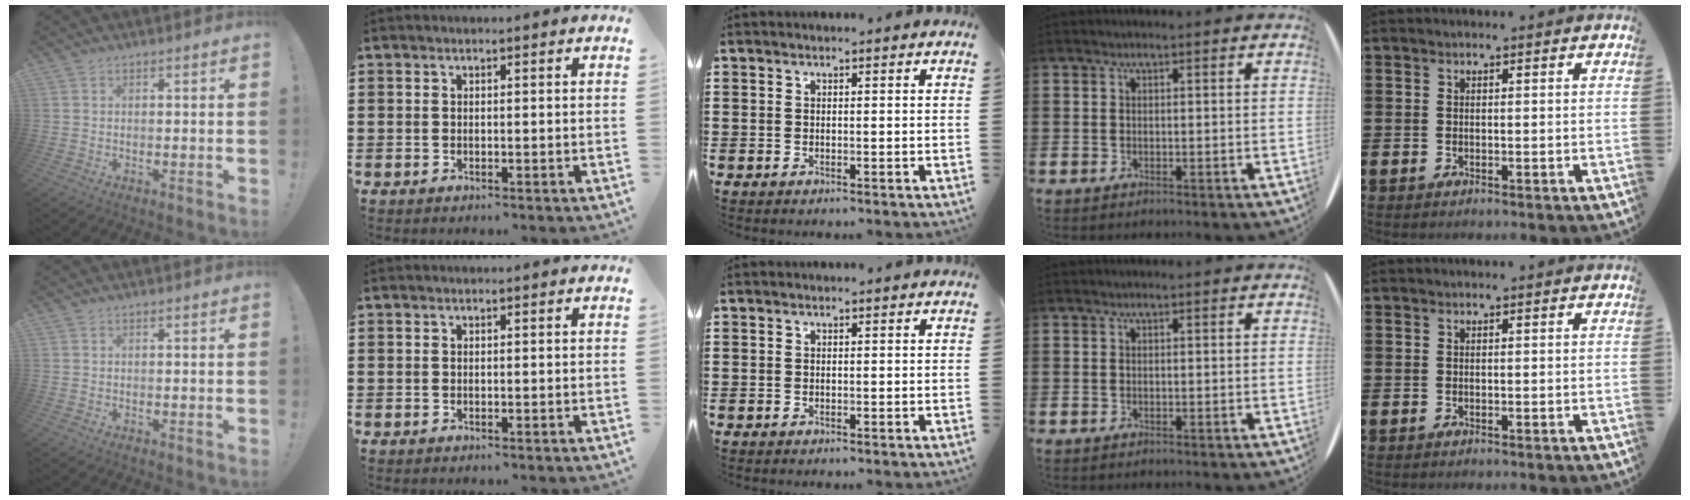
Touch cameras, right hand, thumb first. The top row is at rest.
{}